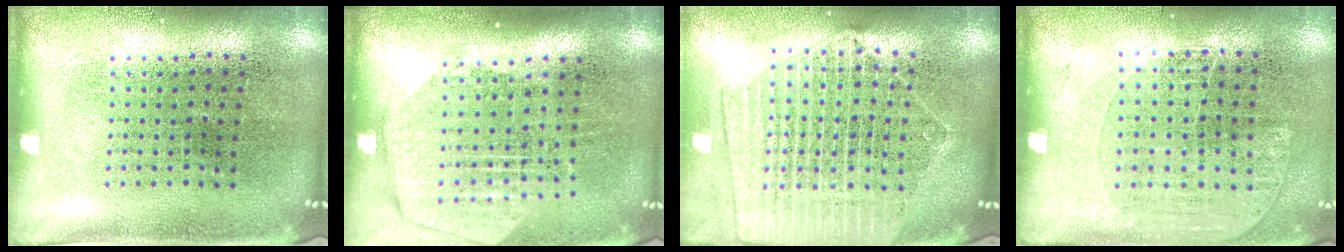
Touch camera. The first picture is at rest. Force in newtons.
{"total": 1.9, "press": 1.7, "slide": 0.9}
{"total": 2.1, "press": 1.9, "slide": 0.9}
{"total": 1.1, "press": 0.9, "slide": 0.6}